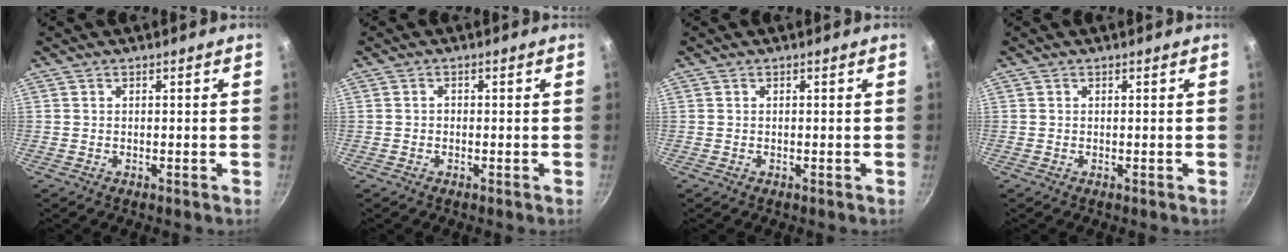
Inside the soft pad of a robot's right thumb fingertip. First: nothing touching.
{"total": 0.7, "force": [-0.2, 0.6, 0.4], "torque": [-0.001, 0.003, -0.008]}
{"total": 0.0}
{"total": 0.0}